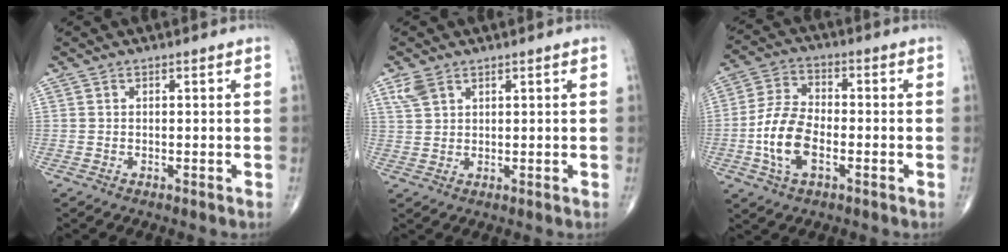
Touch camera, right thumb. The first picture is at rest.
{"total": 3.3, "force": [2.1, 1.9, 1.6], "torque": [-0.033, -0.002, 0.051]}
{"total": 10.7, "force": [-2.8, 5.7, 8.6], "torque": [-0.172, 0.015, -0.057]}